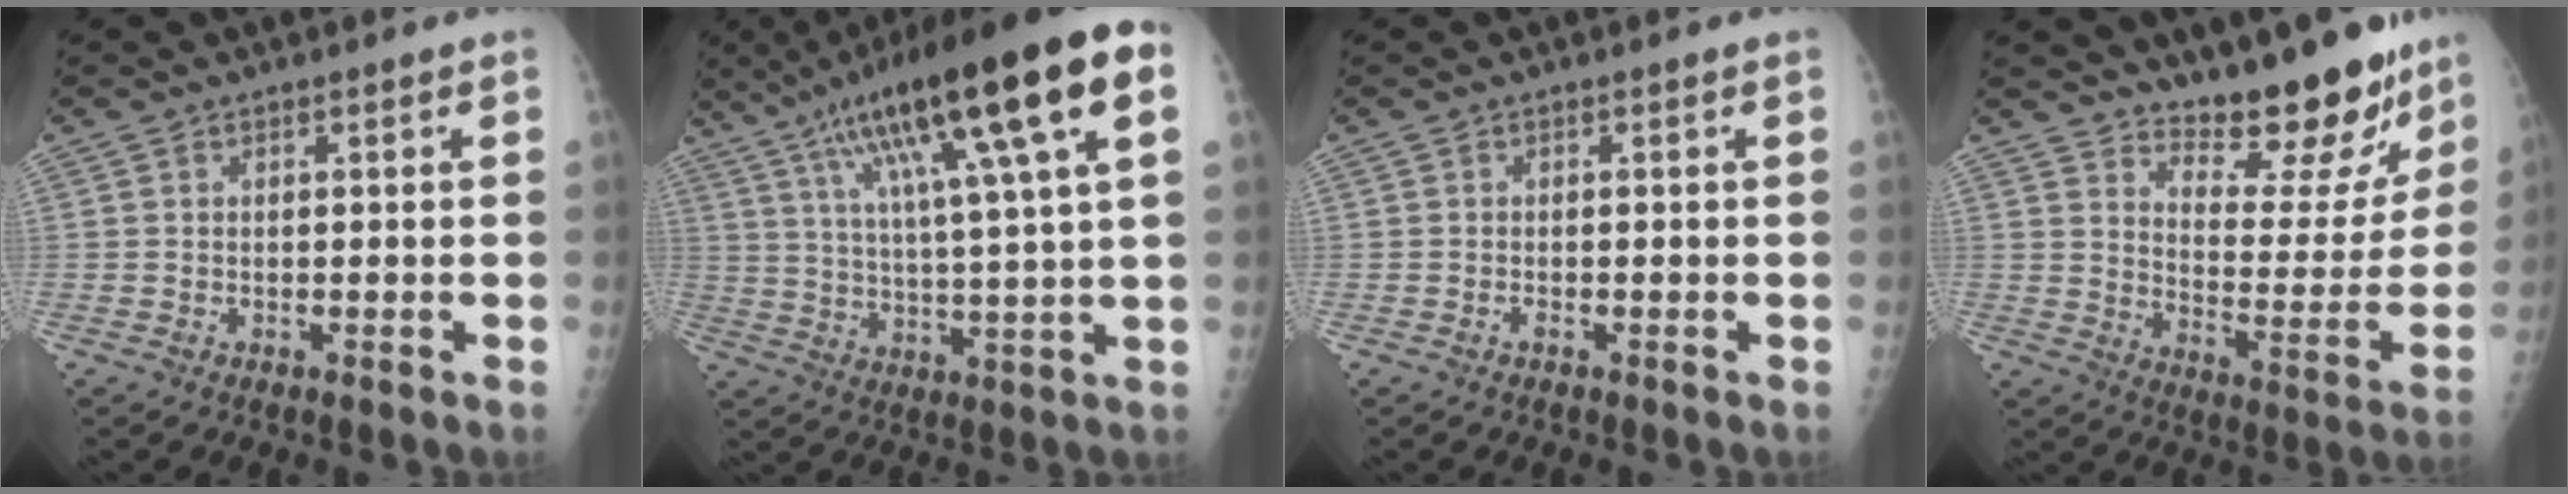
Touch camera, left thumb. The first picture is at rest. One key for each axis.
{"total": 23.5, "fx": 10.7, "fy": 3.4, "fz": 20.7, "tx": -0.340, "ty": 0.006, "tz": 0.172}
{"total": 0.5, "fx": -0.4, "fy": 0.2, "fz": 0.3, "tx": -0.007, "ty": -0.001, "tz": -0.007}
{"total": 18.0, "fx": 15.7, "fy": 5.4, "fz": 6.9, "tx": -0.041, "ty": -0.128, "tz": 0.219}